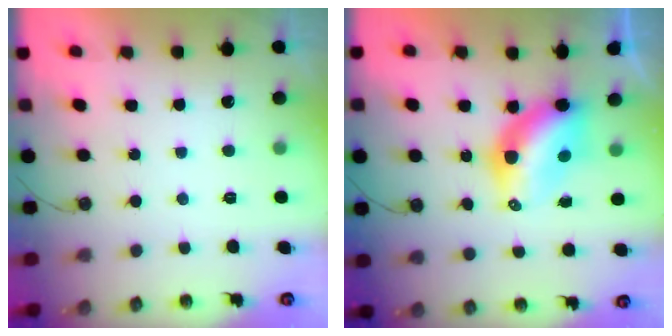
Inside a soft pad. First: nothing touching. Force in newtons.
{"total": 8.6, "press": 8.6, "slide": 0.8}